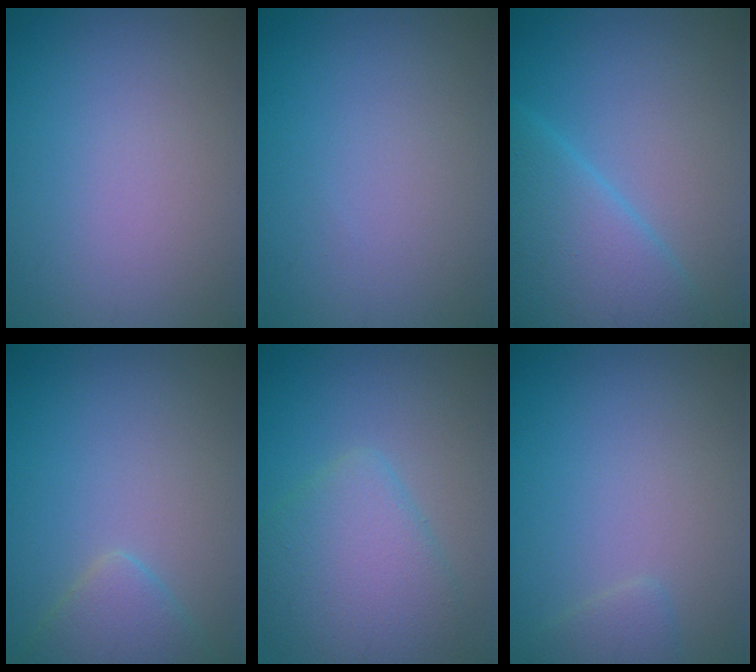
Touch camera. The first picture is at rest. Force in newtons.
{"total": 0.0}
{"total": 6.8, "press": 6.8, "slide": 0.5}
{"total": 3.3, "press": 3.3, "slide": 0.3}
{"total": 5.7, "press": 5.7, "slide": 0.2}
{"total": 1.3, "press": 1.3, "slide": 0.1}